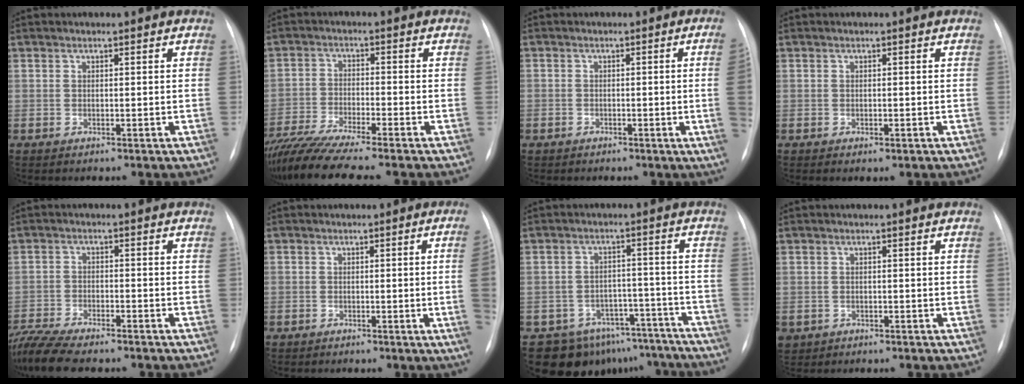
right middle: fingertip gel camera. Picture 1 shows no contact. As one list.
[{"total": 12.0, "force": [-10.3, -0.2, 6.3], "torque": [-0.113, -0.022, -0.174]}, {"total": 4.1, "force": [-0.9, -0.7, 4.0], "torque": [-0.046, -0.002, -0.016]}, {"total": 0.7, "force": [-0.3, 0.5, 0.5], "torque": [-0.007, -0.001, -0.003]}, {"total": 11.3, "force": [-9.7, 2.3, 5.2], "torque": [-0.098, -0.010, -0.159]}, {"total": 4.6, "force": [-0.9, -0.9, 4.4], "torque": [-0.048, -0.002, -0.016]}, {"total": 13.7, "force": [-11.2, 7.7, 1.2], "torque": [0.000, 0.047, -0.135]}, {"total": 3.3, "force": [-1.7, 2.7, 0.6], "torque": [-0.013, 0.001, -0.025]}]